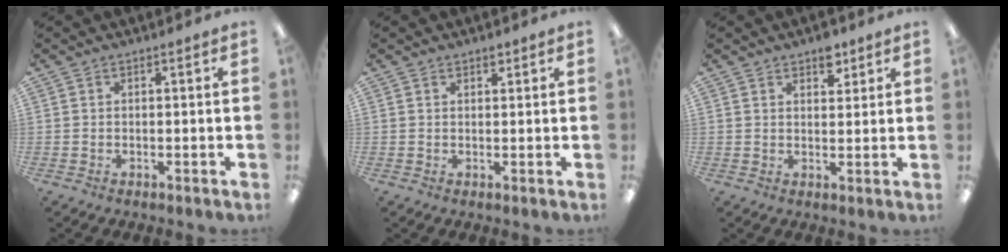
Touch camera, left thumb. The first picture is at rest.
{"total": 1.5, "force": [1.2, 0.8, 0.6], "torque": [-0.004, -0.003, 0.020]}
{"total": 4.6, "force": [3.2, 2.5, 2.2], "torque": [-0.009, -0.017, 0.050]}